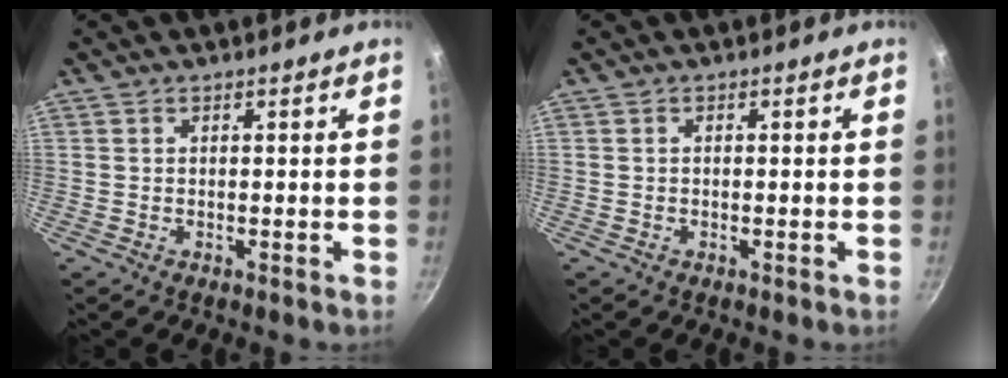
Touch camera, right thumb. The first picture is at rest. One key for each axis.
{"total": 0.0}